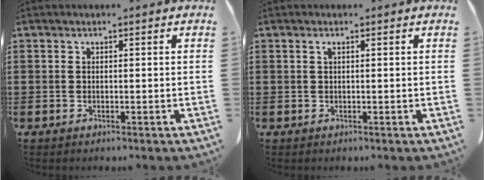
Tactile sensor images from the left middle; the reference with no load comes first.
{"total": 0.7, "force": [0.3, 0.1, 0.7], "torque": [-0.015, 0.000, 0.006]}